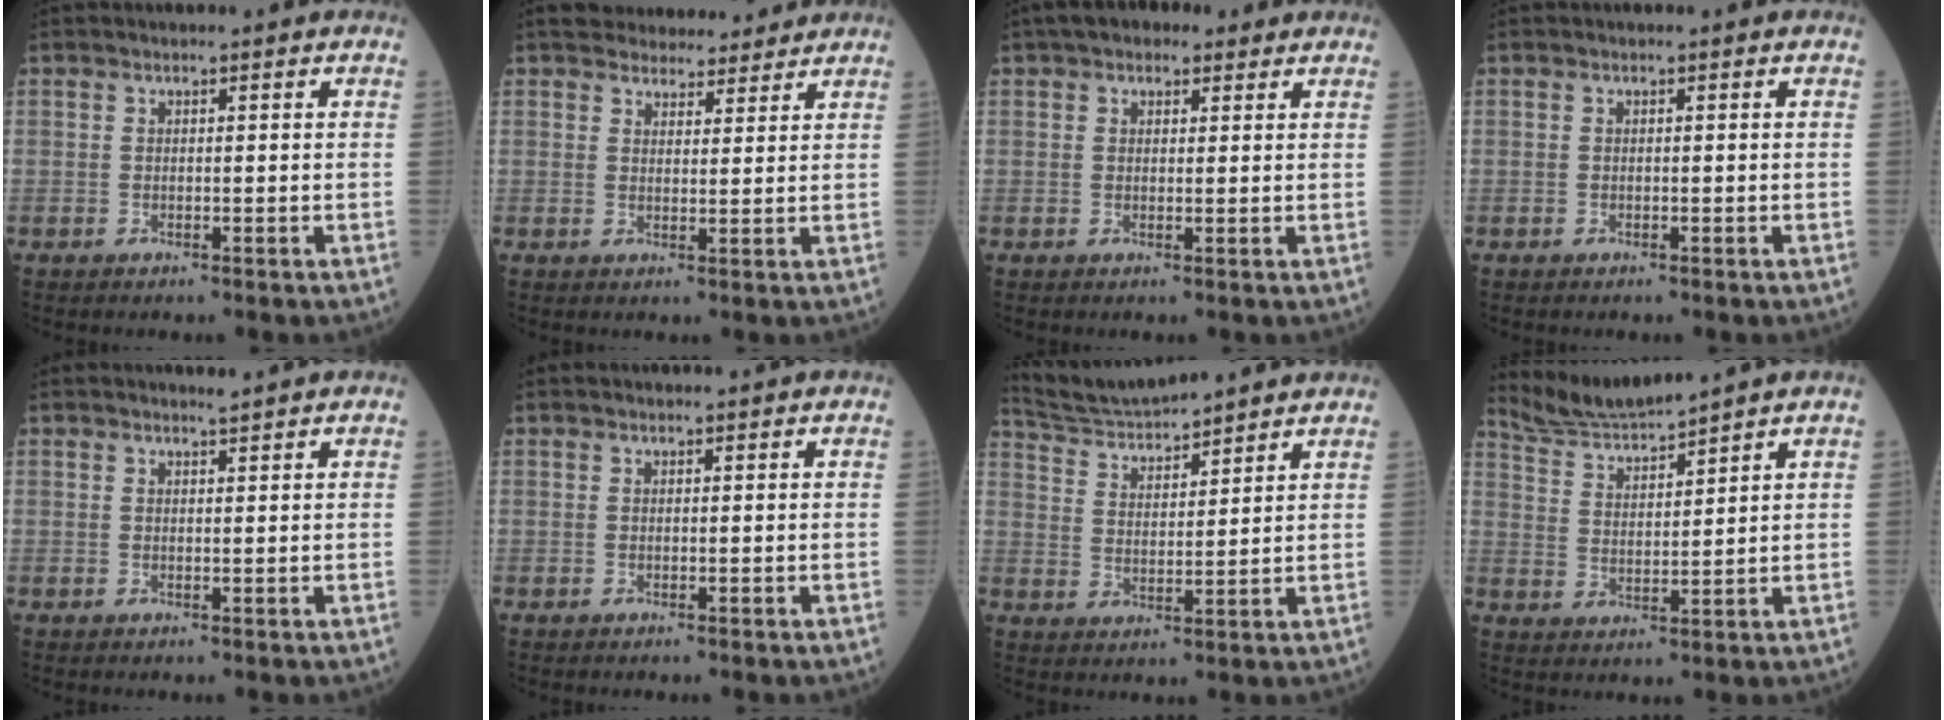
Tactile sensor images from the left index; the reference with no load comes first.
{"total": 7.7, "force": [7.2, 2.3, 1.5], "torque": [-0.008, 0.010, 0.092]}
{"total": 4.9, "force": [3.4, 2.5, 2.4], "torque": [-0.036, 0.030, 0.053]}
{"total": 0.0}
{"total": 1.0, "force": [1.0, -0.3, 0.0], "torque": [-0.009, -0.007, 0.019]}
{"total": 0.8, "force": [0.8, 0.1, 0.1], "torque": [-0.010, 0.010, 0.016]}
{"total": 11.2, "force": [10.7, 0.8, 3.1], "torque": [-0.070, 0.030, 0.192]}
{"total": 6.4, "force": [6.3, -1.2, 0.4], "torque": [-0.029, 0.003, 0.136]}